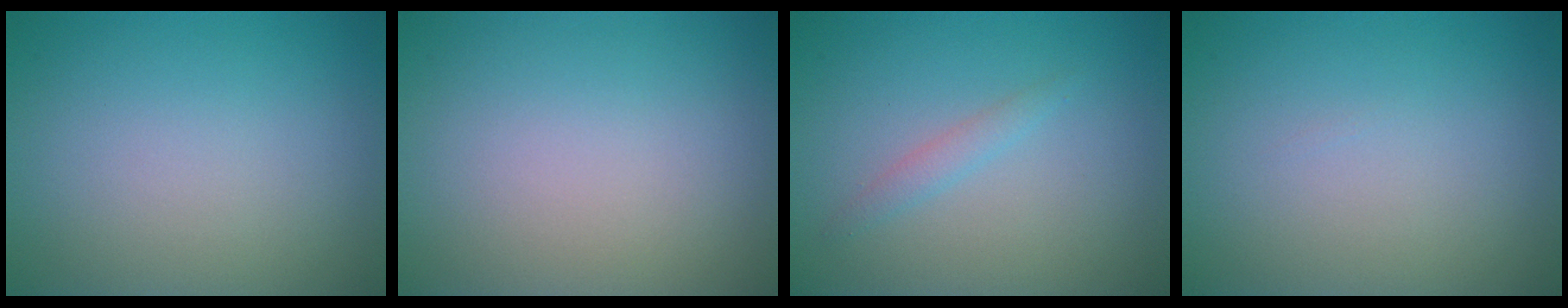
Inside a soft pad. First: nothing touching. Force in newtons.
{"total": 0.0}
{"total": 1.1, "press": 1.1, "slide": 0.1}
{"total": 0.0}